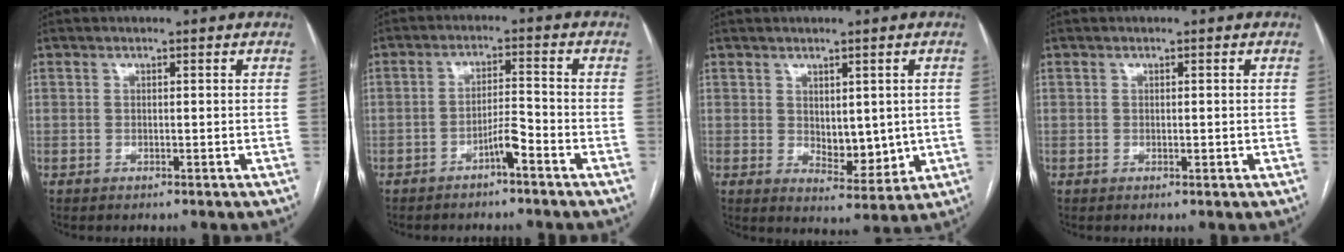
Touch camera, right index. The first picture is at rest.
{"total": 3.9, "force": [-2.5, 0.2, 2.9], "torque": [-0.050, 0.005, -0.045]}
{"total": 6.3, "force": [0.2, 3.3, 5.4], "torque": [-0.073, -0.008, 0.018]}
{"total": 0.8, "force": [-0.1, 0.2, 0.8], "torque": [-0.014, -0.002, 0.000]}